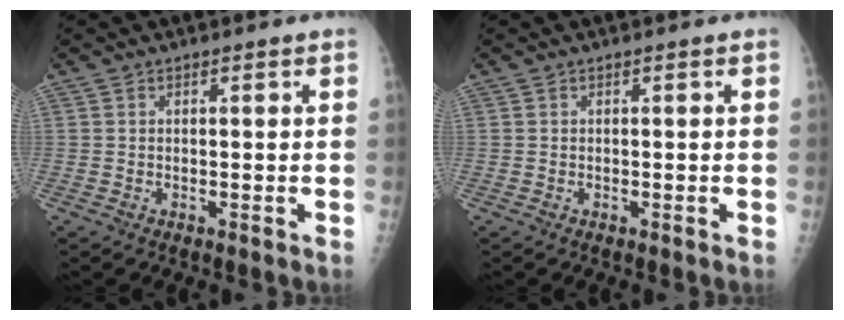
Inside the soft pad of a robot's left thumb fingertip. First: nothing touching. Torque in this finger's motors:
{"motor_torque": [0.00, 0.00, 0.01, -0.01, 0.00]}